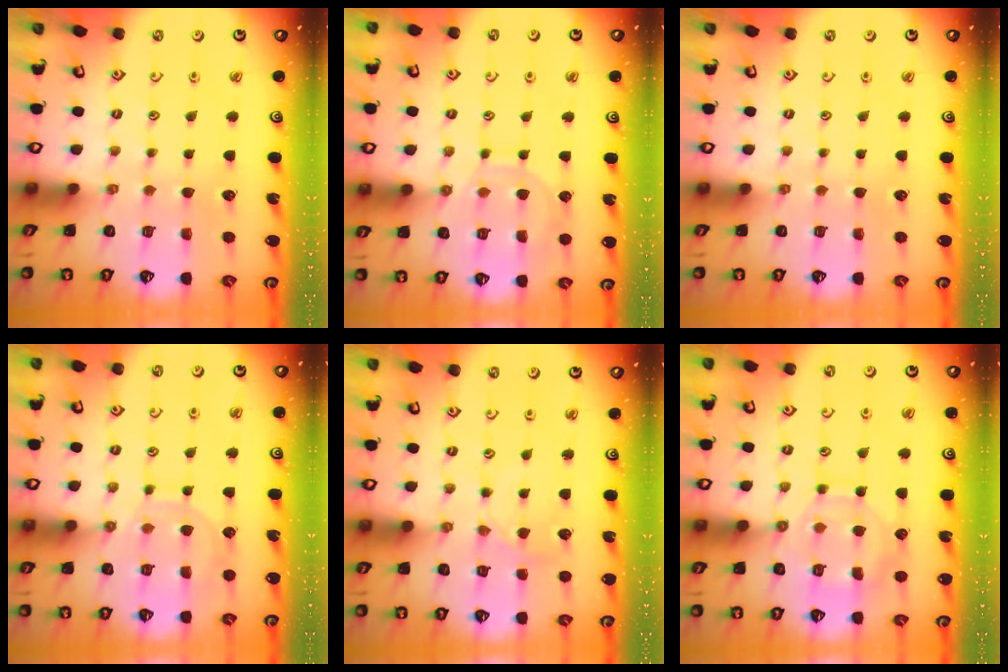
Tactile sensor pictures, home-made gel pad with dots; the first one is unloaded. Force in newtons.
{"total": 9.0, "press": 9.0, "slide": 0.7}
{"total": 0.0}
{"total": 9.0, "press": 9.0, "slide": 0.7}
{"total": 3.0, "press": 3.0, "slide": 0.4}
{"total": 11.2, "press": 11.1, "slide": 1.0}